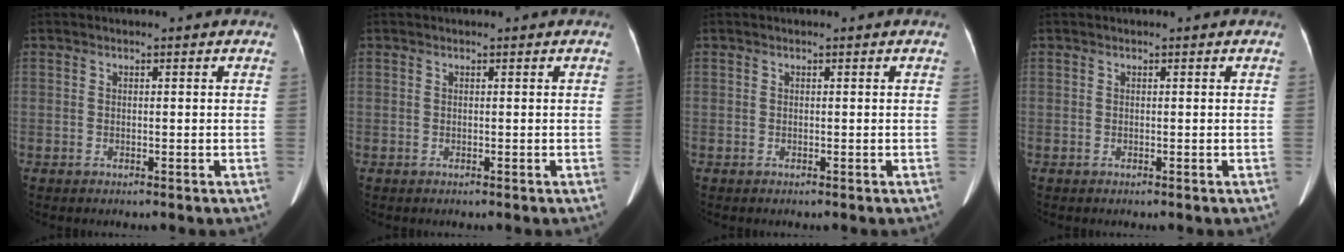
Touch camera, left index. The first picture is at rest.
{"total": 0.0}
{"total": 0.0}
{"total": 0.0}